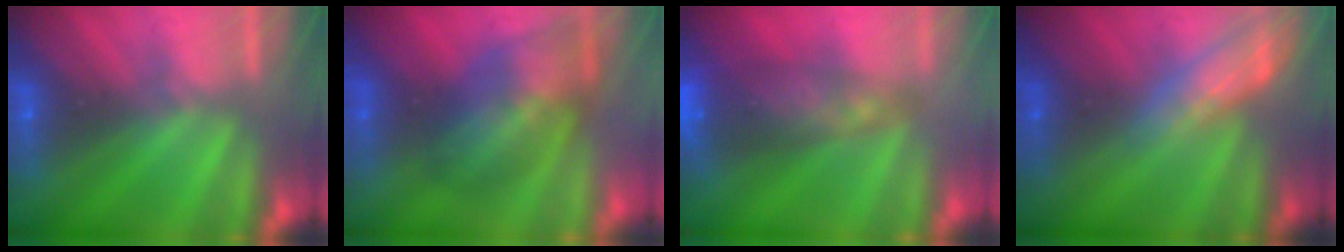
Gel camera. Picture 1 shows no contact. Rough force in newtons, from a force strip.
{"total": 8.7}
{"total": 6.7}
{"total": 2.6}